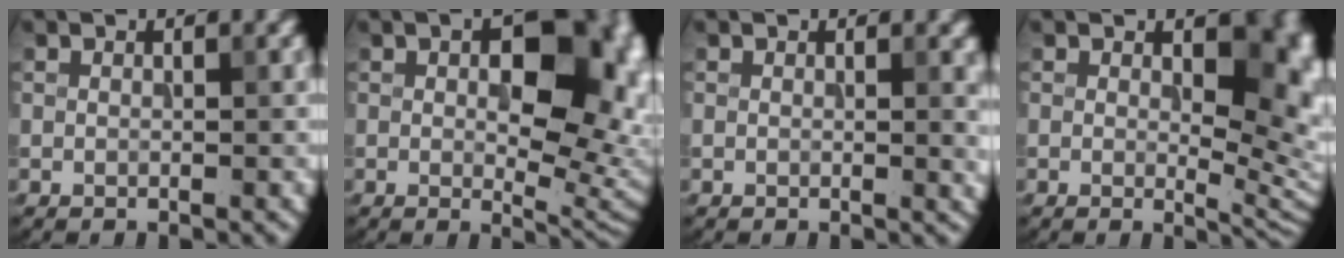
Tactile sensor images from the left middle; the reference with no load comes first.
{"total": 12.5, "force": [1.5, 6.1, 10.8], "torque": [-0.108, 0.013, 0.022]}
{"total": 1.3, "force": [0.3, 0.4, 1.2], "torque": [-0.012, -0.003, 0.004]}
{"total": 9.4, "force": [1.8, 4.9, 7.8], "torque": [-0.073, -0.007, 0.030]}